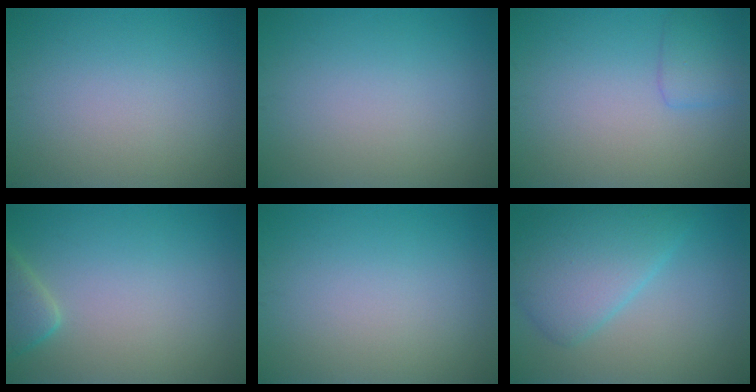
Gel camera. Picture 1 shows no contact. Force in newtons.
{"total": 0.0}
{"total": 2.0, "press": 1.9, "slide": 0.1}
{"total": 2.4, "press": 2.4, "slide": 0.3}
{"total": 0.0}
{"total": 5.9, "press": 5.9, "slide": 0.0}